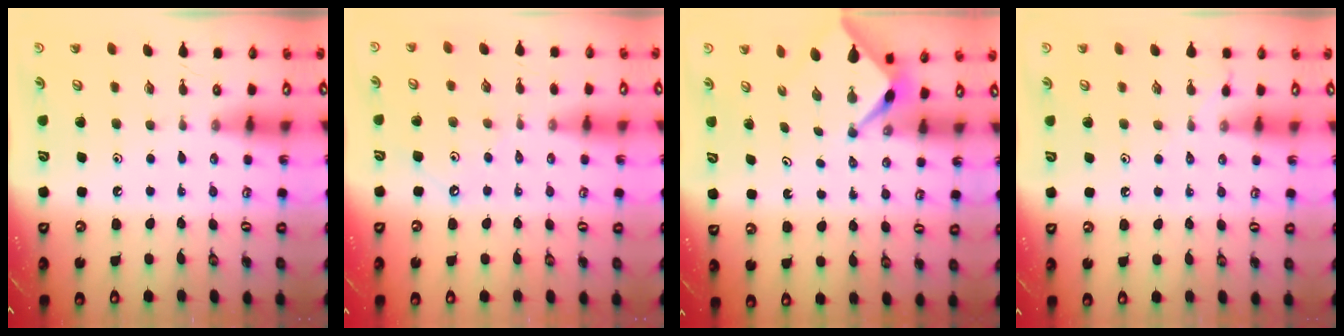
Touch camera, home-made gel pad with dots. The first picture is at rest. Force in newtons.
{"total": 3.0, "press": 2.9, "slide": 0.4}
{"total": 2.5, "press": 2.5, "slide": 0.2}
{"total": 2.5, "press": 2.4, "slide": 0.6}